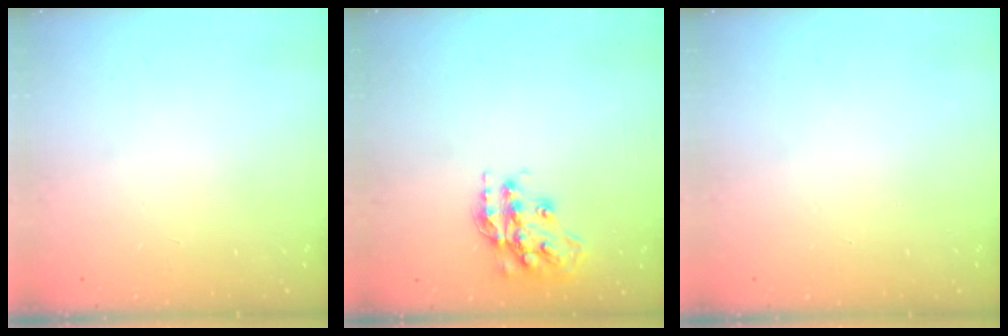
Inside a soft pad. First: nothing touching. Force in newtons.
{"total": 16.0, "press": 16.0, "slide": 1.2}
{"total": 0.0}